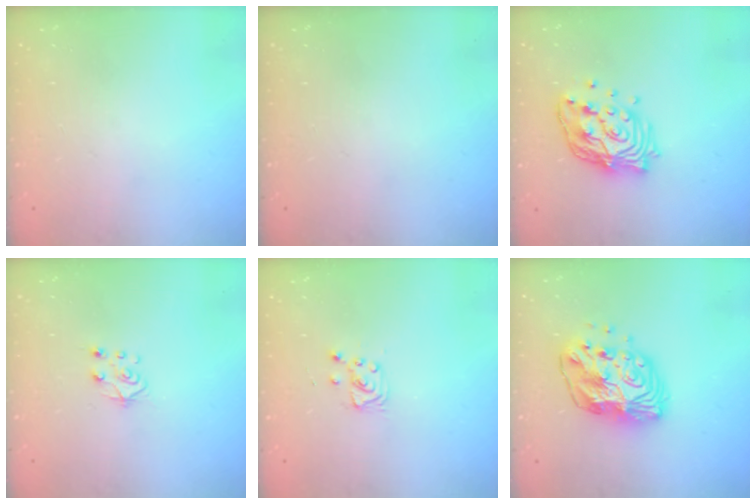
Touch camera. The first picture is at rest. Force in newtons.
{"total": 0.0}
{"total": 15.6, "press": 15.6, "slide": 1.3}
{"total": 6.9, "press": 6.9, "slide": 0.6}
{"total": 4.4, "press": 4.4, "slide": 0.5}
{"total": 14.1, "press": 14.1, "slide": 1.2}